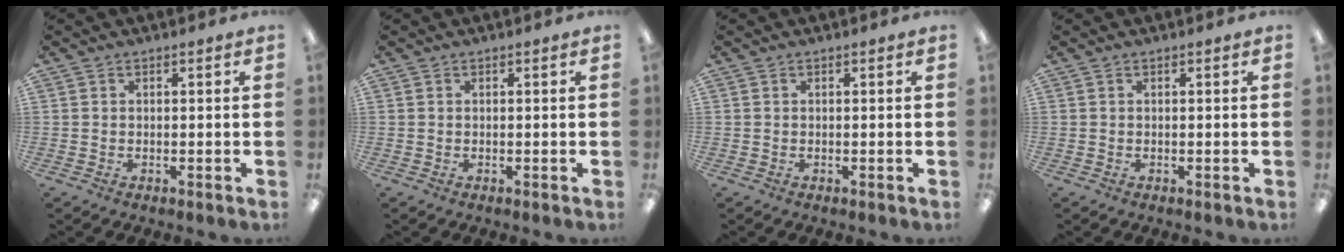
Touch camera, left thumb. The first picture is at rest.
{"total": 0.0}
{"total": 0.0}
{"total": 0.0}